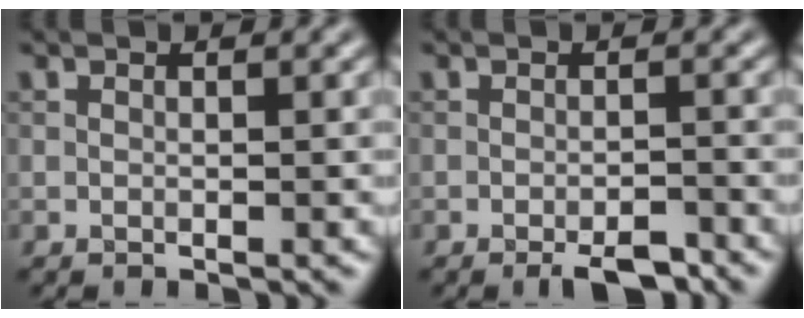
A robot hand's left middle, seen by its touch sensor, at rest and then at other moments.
{"total": 3.0, "force": [-2.2, 0.7, 1.9], "torque": [-0.028, -0.001, -0.035]}